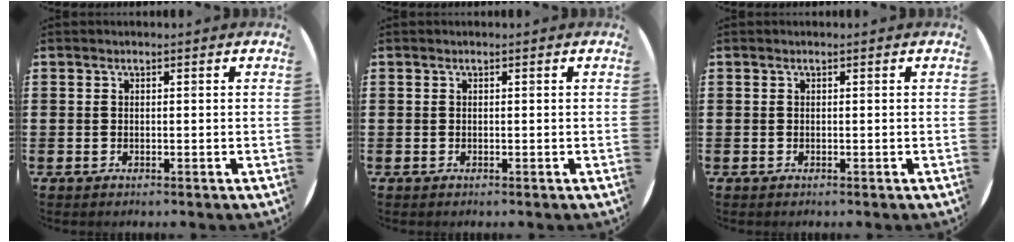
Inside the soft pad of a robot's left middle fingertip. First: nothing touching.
{"total": 0.0}
{"total": 0.0}